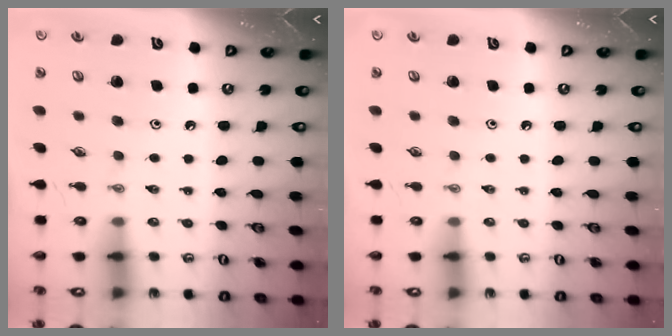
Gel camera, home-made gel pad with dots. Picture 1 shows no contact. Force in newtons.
{"total": 0.0}